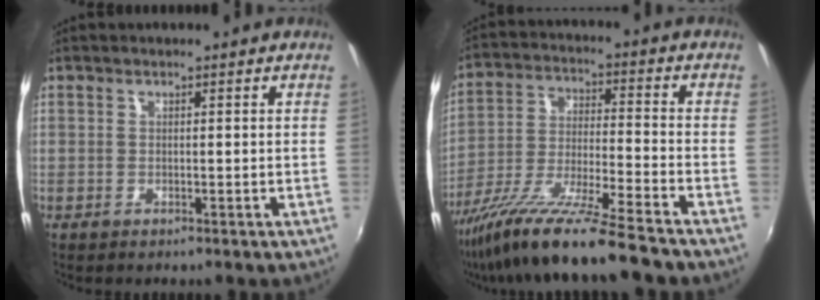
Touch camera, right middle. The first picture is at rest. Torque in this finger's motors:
{"motor_torque": [1.08, -1.05, 0.29, 0.21]}